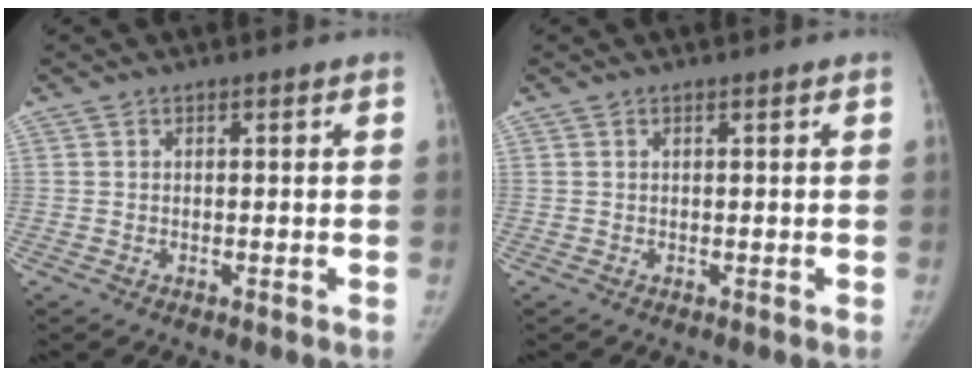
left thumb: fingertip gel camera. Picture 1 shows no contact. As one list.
[{"total": 0.0}]